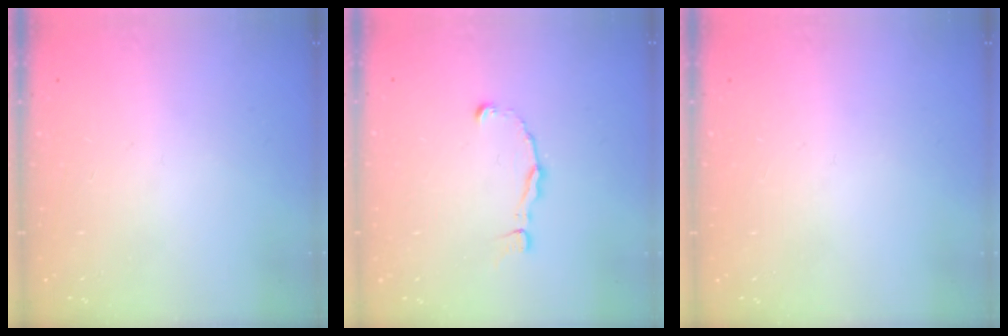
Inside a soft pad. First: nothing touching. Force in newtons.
{"total": 2.4, "press": 2.3, "slide": 0.4}
{"total": 0.0}